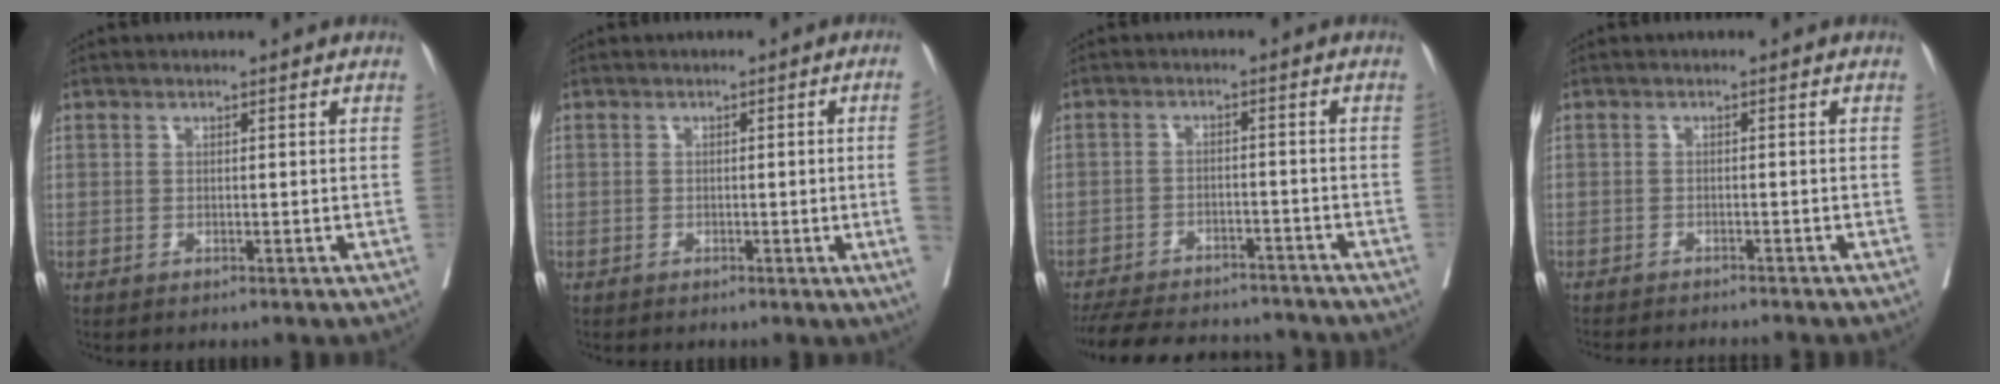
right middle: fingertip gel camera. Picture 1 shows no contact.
{"total": 4.6, "force": [-0.8, -1.5, 4.3], "torque": [-0.056, -0.006, -0.006]}
{"total": 17.1, "force": [-15.4, 4.7, 5.9], "torque": [-0.145, -0.012, -0.213]}
{"total": 9.3, "force": [-8.7, 0.6, 3.3], "torque": [-0.043, -0.015, -0.118]}